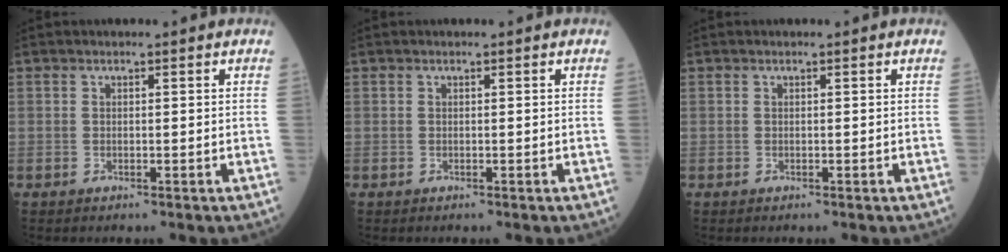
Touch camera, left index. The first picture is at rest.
{"total": 0.0}
{"total": 0.0}